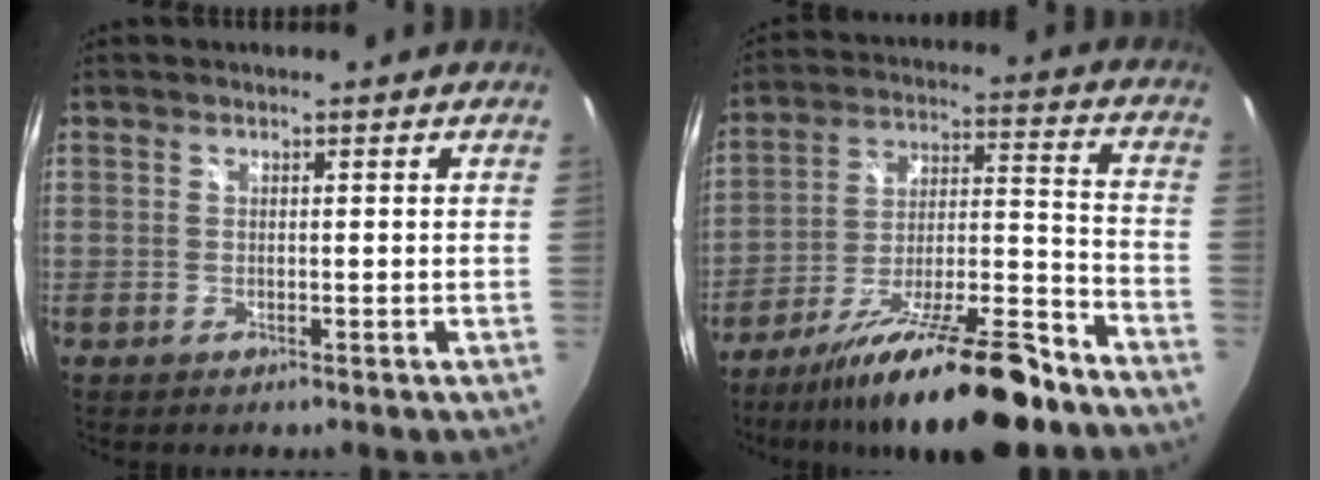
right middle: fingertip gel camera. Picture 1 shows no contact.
{"total": 21.2, "force": [-16.2, 3.2, 13.2], "torque": [-0.225, -0.019, -0.258]}